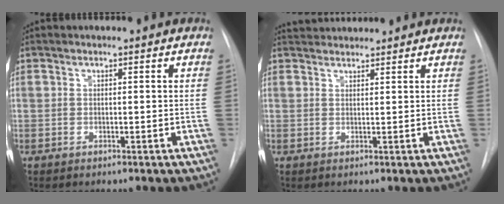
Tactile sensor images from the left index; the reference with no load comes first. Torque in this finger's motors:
{"motor_torque": [-0.01, -0.61, 0.05, 0.01]}